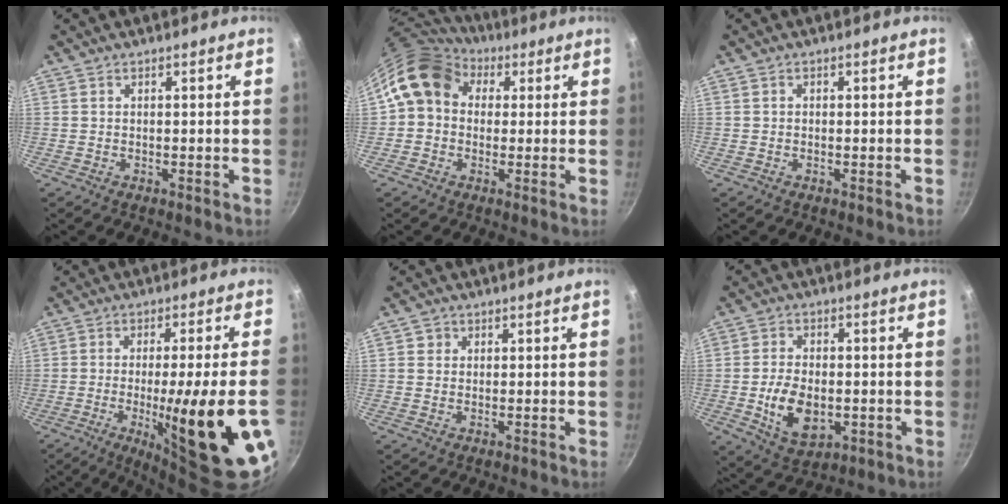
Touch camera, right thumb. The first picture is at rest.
{"total": 12.0, "force": [3.2, 9.8, 6.1], "torque": [-0.081, 0.021, 0.036]}
{"total": 0.5, "force": [0.0, 0.5, 0.2], "torque": [-0.003, 0.004, 0.001]}
{"total": 22.2, "force": [-6.2, 3.3, 21.1], "torque": [-0.285, 0.001, -0.078]}
{"total": 1.8, "force": [0.4, 1.7, 0.4], "torque": [0.003, 0.000, 0.002]}
{"total": 10.7, "force": [-1.7, 6.7, 8.2], "torque": [-0.136, 0.000, -0.020]}